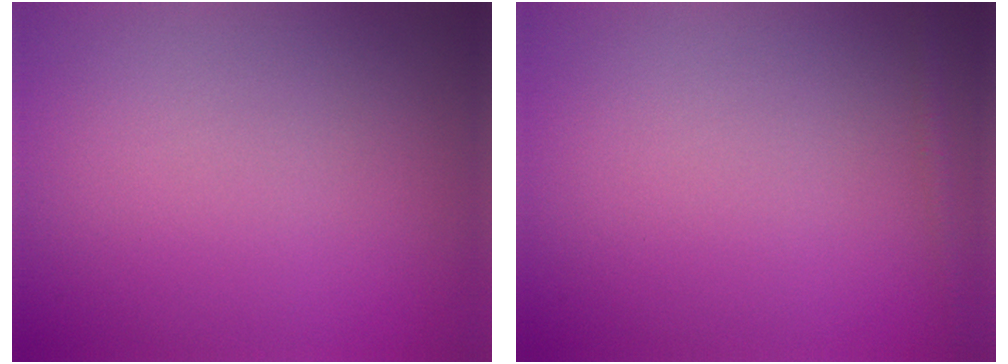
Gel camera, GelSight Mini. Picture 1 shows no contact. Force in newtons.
{"total": 0.8, "press": 0.8, "slide": 0.0}